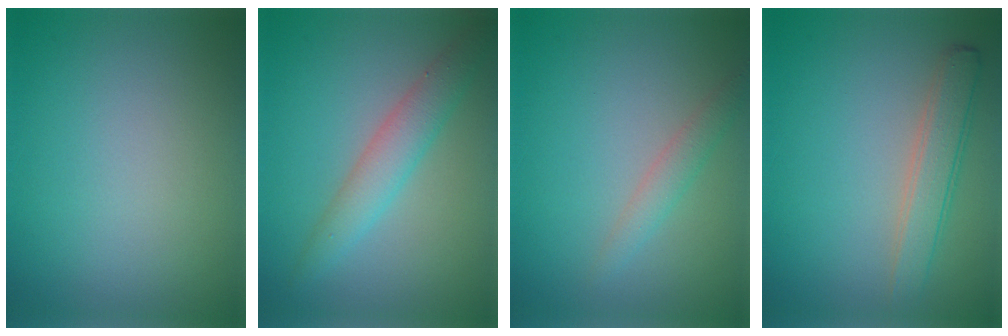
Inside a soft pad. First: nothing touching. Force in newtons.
{"total": 3.4, "press": 3.4, "slide": 0.1}
{"total": 1.7, "press": 1.7, "slide": 0.0}
{"total": 2.9, "press": 2.9, "slide": 0.2}